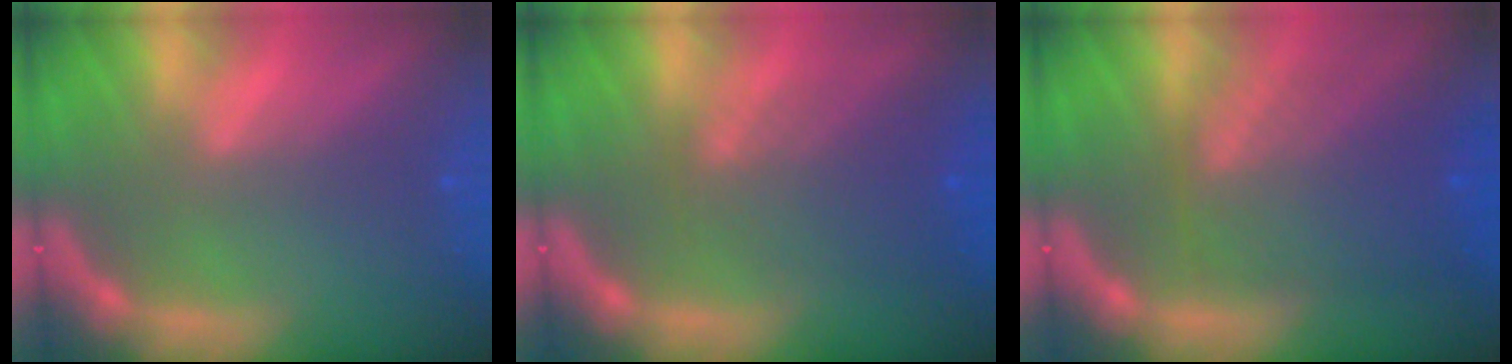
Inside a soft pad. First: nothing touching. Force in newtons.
{"total": 5.1}
{"total": 8.0}